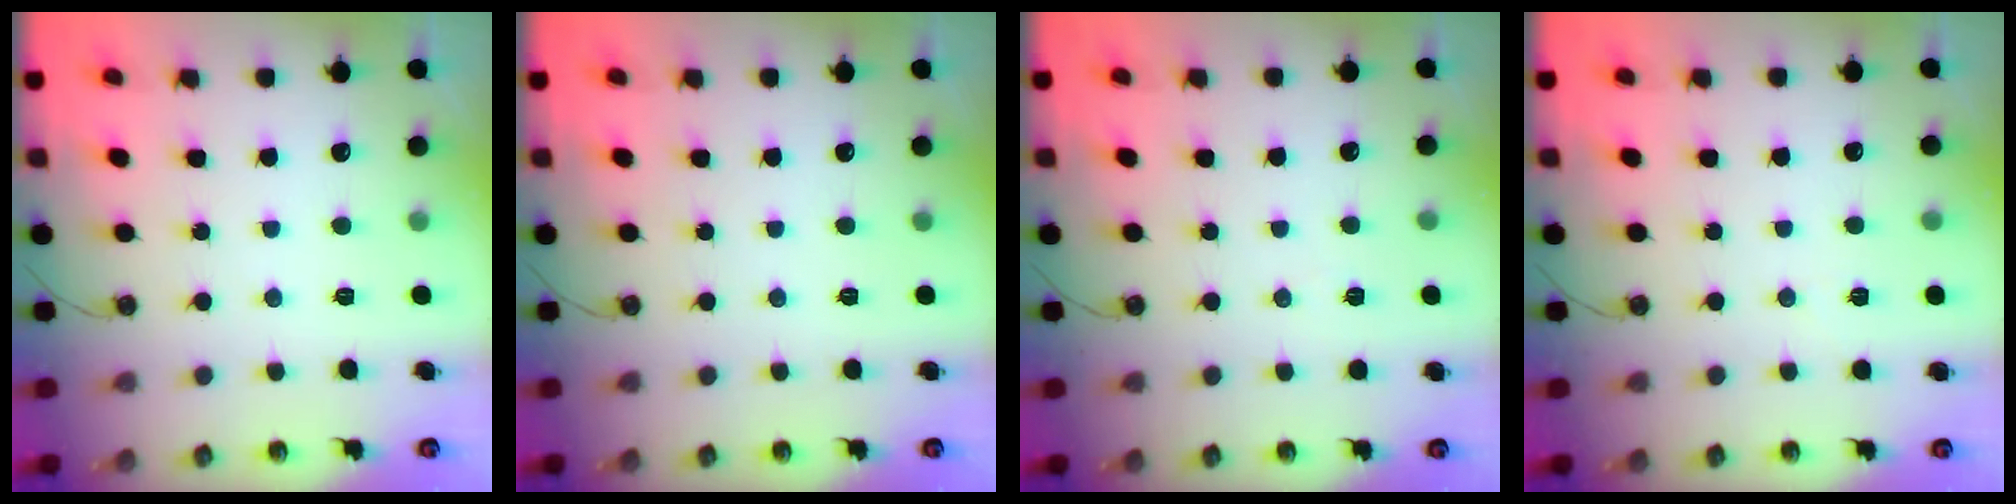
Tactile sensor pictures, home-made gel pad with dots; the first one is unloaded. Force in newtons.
{"total": 0.0}
{"total": 3.9, "press": 2.3, "slide": 3.2}
{"total": 2.6, "press": 2.5, "slide": 0.8}